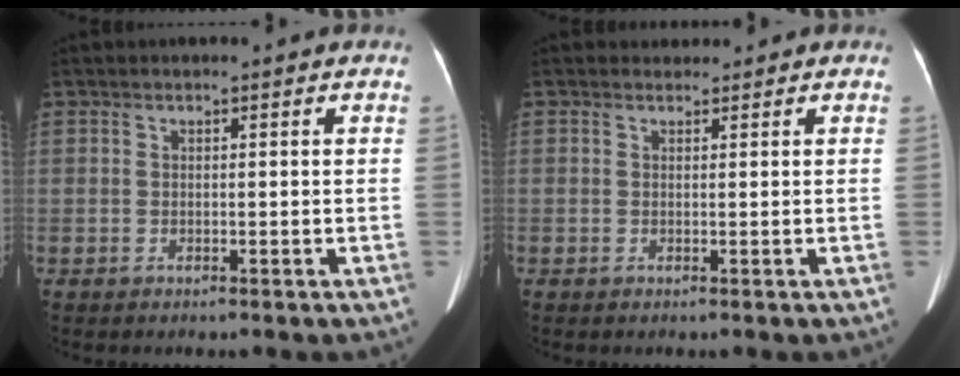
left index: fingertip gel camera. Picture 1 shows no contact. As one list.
[{"total": 1.4, "force": [0.8, 1.1, -0.2], "torque": [0.010, 0.013, 0.008]}]